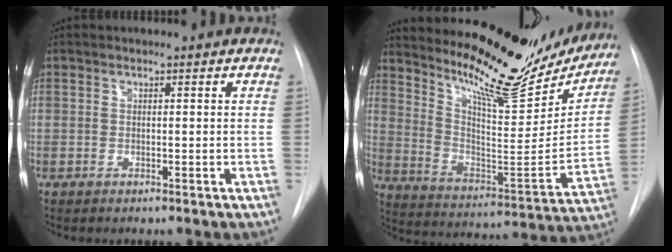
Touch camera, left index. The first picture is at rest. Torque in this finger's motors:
{"motor_torque": [1.03, -1.11, 0.48, 0.04]}